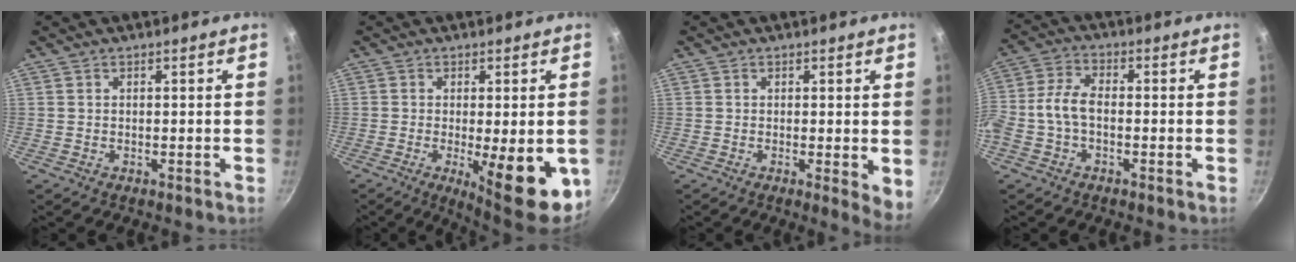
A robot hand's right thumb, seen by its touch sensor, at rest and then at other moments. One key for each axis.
{"total": 13.4, "fx": -3.3, "fy": 3.8, "fz": 12.4, "tx": -0.149, "ty": -0.009, "tz": -0.034}
{"total": 4.1, "fx": -0.1, "fy": 1.2, "fz": 3.9, "tx": -0.047, "ty": -0.015, "tz": -0.003}
{"total": 6.5, "fx": -1.5, "fy": 3.6, "fz": 5.2, "tx": -0.111, "ty": 0.030, "tz": -0.041}